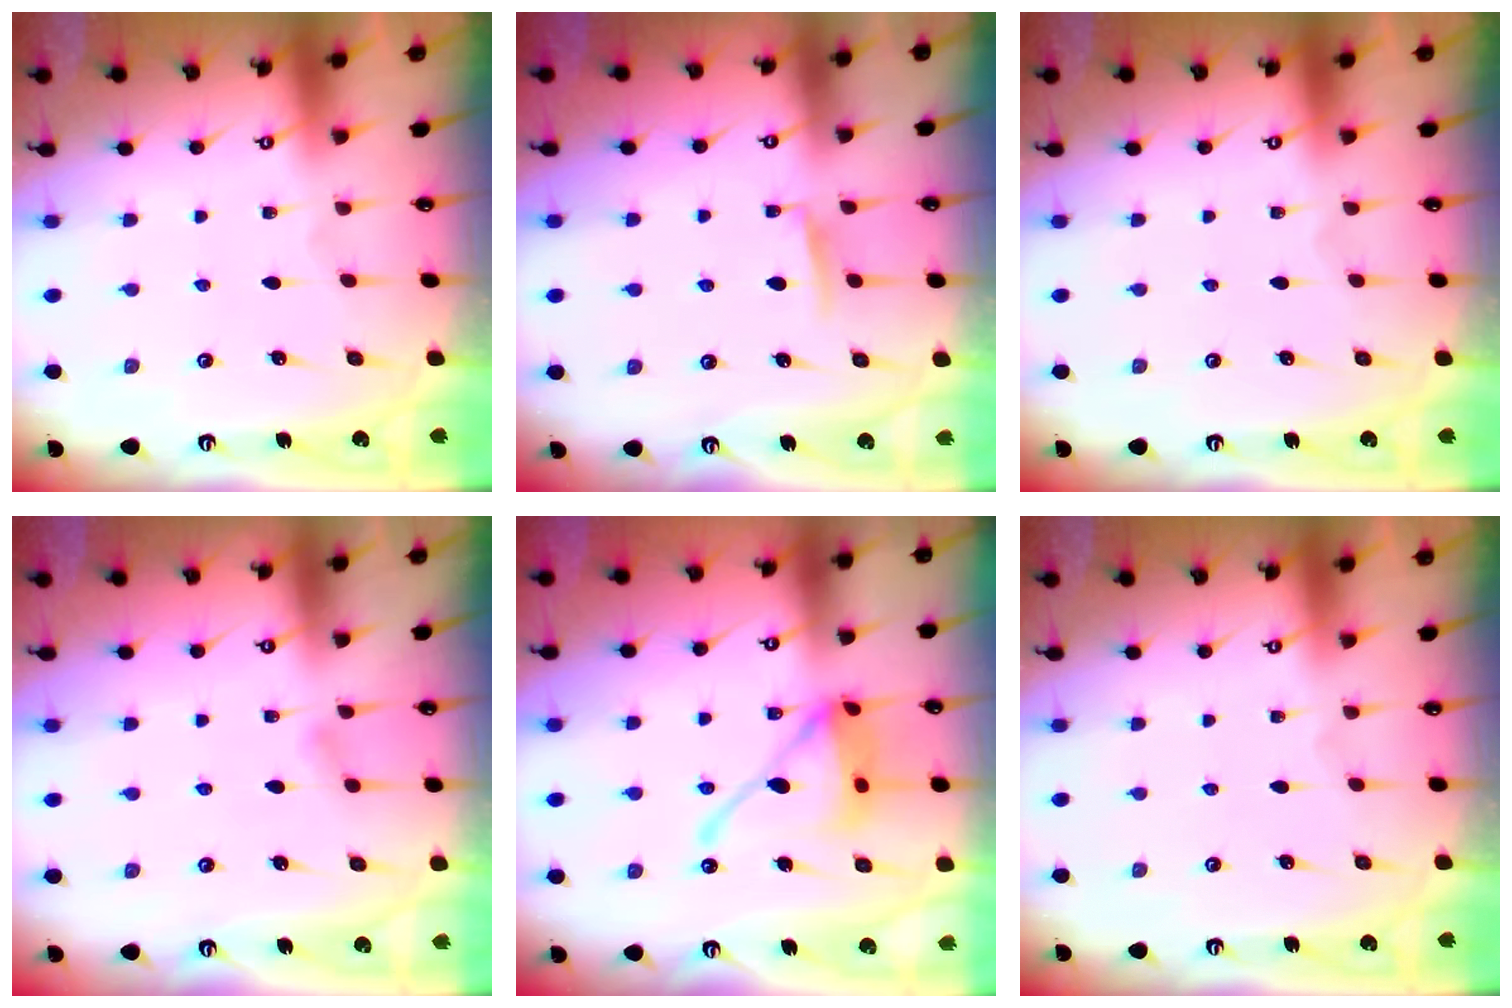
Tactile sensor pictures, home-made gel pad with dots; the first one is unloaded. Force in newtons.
{"total": 4.4, "press": 4.4, "slide": 0.8}
{"total": 0.0}
{"total": 3.7, "press": 3.6, "slide": 0.4}
{"total": 15.0, "press": 14.9, "slide": 1.7}
{"total": 0.0}